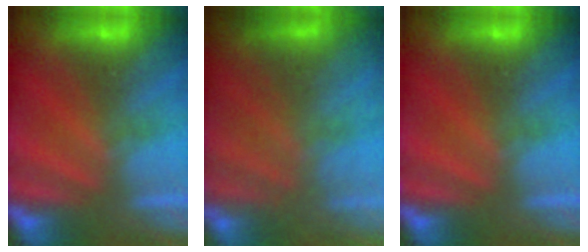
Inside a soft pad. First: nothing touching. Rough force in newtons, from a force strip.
{"total": 7.4}
{"total": 0.0}